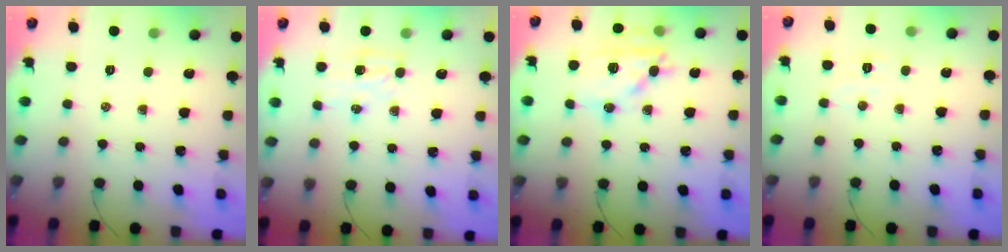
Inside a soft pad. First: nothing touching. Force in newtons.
{"total": 4.5, "press": 4.3, "slide": 1.0}
{"total": 15.4, "press": 15.2, "slide": 2.5}
{"total": 5.0, "press": 4.8, "slide": 1.2}